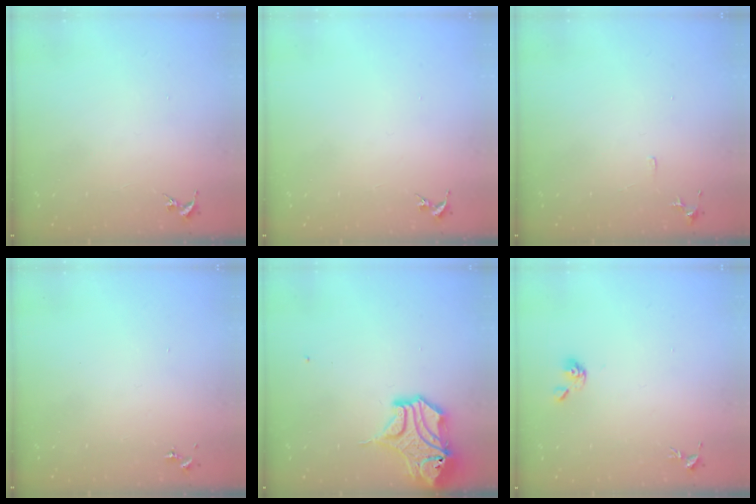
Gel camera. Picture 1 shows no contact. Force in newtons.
{"total": 0.0}
{"total": 5.7, "press": 5.6, "slide": 0.6}
{"total": 0.0}
{"total": 14.5, "press": 14.4, "slide": 2.2}
{"total": 5.2, "press": 5.1, "slide": 0.6}